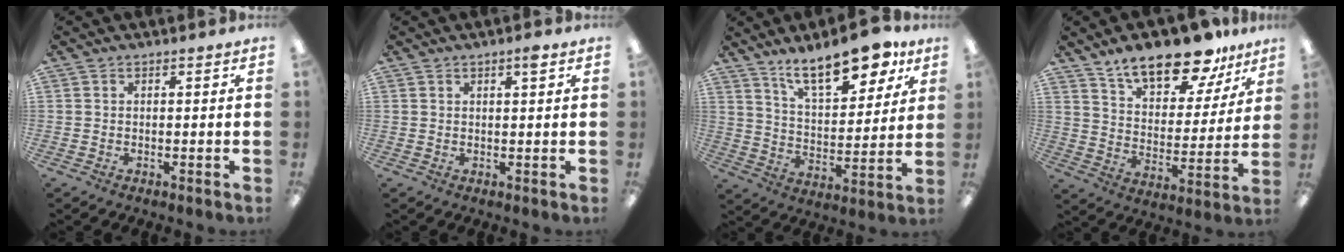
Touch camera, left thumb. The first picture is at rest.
{"total": 2.2, "force": [1.5, 0.4, 1.7], "torque": [-0.028, 0.000, 0.022]}
{"total": 16.5, "force": [12.3, 6.1, 9.1], "torque": [-0.137, -0.070, 0.208]}
{"total": 17.3, "force": [14.0, 6.5, 7.8], "torque": [-0.128, -0.090, 0.244]}